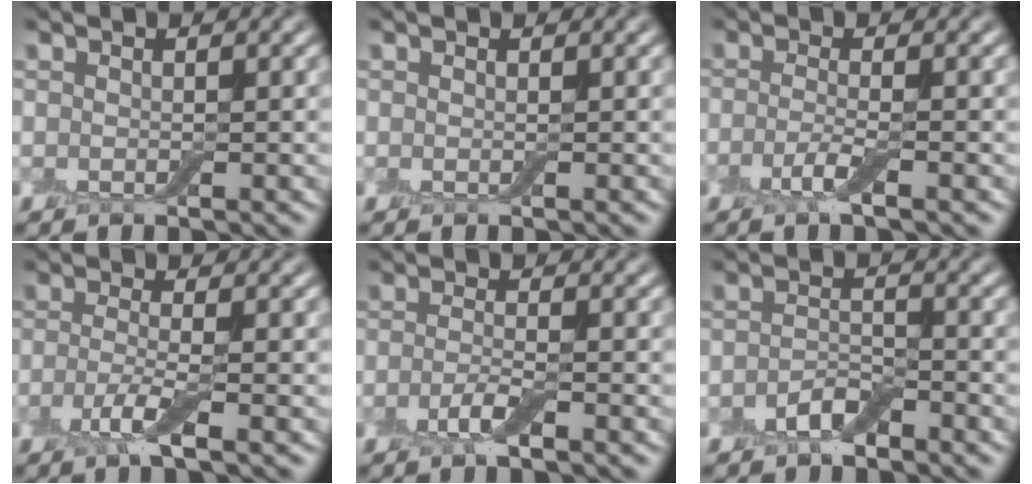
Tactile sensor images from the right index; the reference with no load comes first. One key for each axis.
{"total": 0.0}
{"total": 2.1, "fx": -1.0, "fy": 0.3, "fz": 1.8, "tx": -0.040, "ty": 0.000, "tz": -0.026}
{"total": 2.8, "fx": -1.2, "fy": 0.5, "fz": 2.4, "tx": -0.051, "ty": -0.004, "tz": -0.033}
{"total": 2.2, "fx": -1.2, "fy": 0.5, "fz": 1.8, "tx": -0.038, "ty": 0.002, "tz": -0.029}
{"total": 2.3, "fx": -1.6, "fy": 1.0, "fz": 1.4, "tx": -0.025, "ty": 0.007, "tz": -0.032}